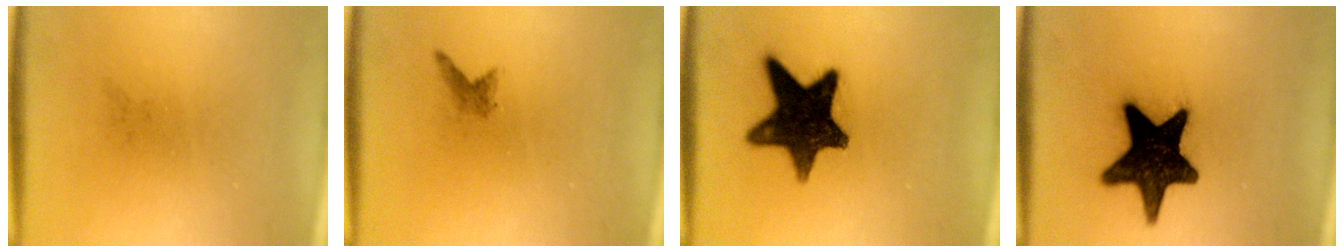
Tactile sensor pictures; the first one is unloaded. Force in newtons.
{"total": 1.0}
{"total": 14.8}
{"total": 16.6}